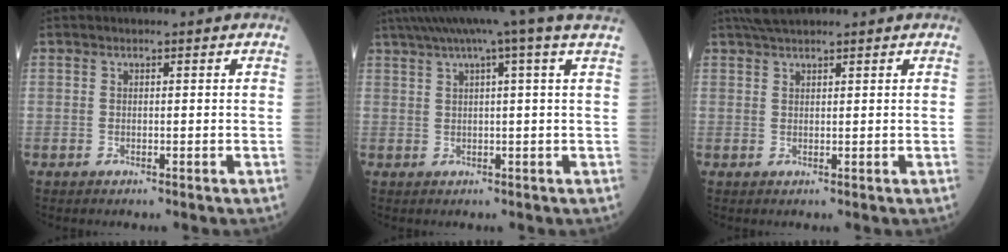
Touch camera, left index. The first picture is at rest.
{"total": 9.9, "force": [7.0, -1.7, 6.8], "torque": [-0.109, 0.034, 0.088]}
{"total": 3.7, "force": [3.3, 0.6, 1.6], "torque": [-0.031, 0.027, 0.063]}